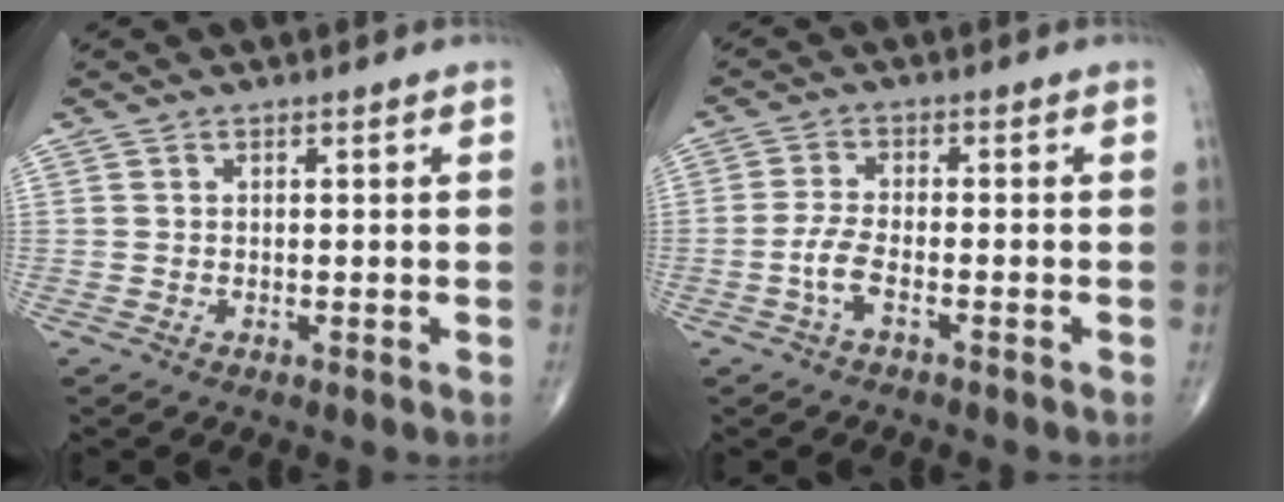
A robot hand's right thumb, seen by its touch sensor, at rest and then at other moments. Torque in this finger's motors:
{"motor_torque": [-0.13, 0.20, 0.33, 0.18, 0.15]}